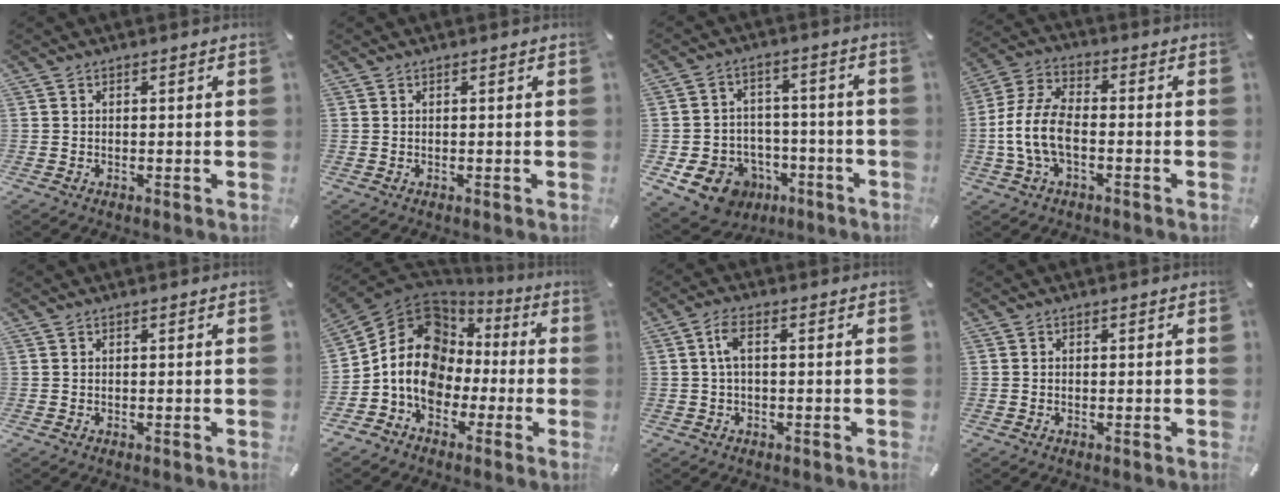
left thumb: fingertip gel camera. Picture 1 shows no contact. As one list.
[{"total": 0.0}, {"total": 12.0, "force": [-5.9, 9.4, 4.7], "torque": [-0.081, 0.042, -0.096]}, {"total": 10.2, "force": [-2.7, 5.5, 8.2], "torque": [-0.184, -0.003, -0.049]}, {"total": 0.0}, {"total": 14.4, "force": [-0.7, 12.6, 6.9], "torque": [-0.162, -0.001, -0.015]}, {"total": 4.1, "force": [0.1, 1.6, 3.7], "torque": [-0.079, 0.008, -0.001]}, {"total": 0.5, "force": [-0.2, 0.4, 0.3], "torque": [-0.006, 0.000, -0.004]}]